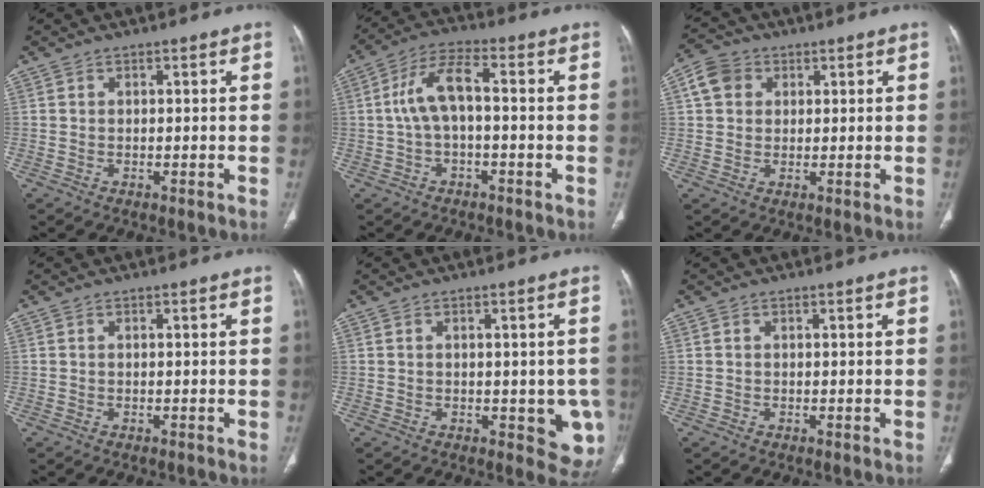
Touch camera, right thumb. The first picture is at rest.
{"total": 7.7, "force": [-0.3, 3.4, 6.9], "torque": [-0.144, 0.034, -0.012]}
{"total": 5.9, "force": [1.8, 4.9, 2.7], "torque": [-0.038, 0.008, 0.030]}
{"total": 0.0}
{"total": 7.2, "force": [-1.6, 3.6, 6.0], "torque": [-0.036, -0.007, -0.015]}
{"total": 0.0}